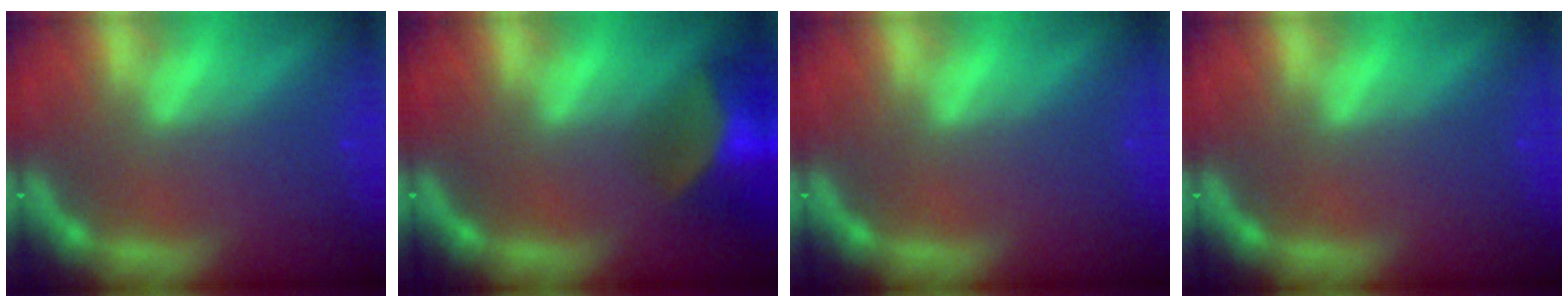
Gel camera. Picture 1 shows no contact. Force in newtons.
{"total": 9.9}
{"total": 0.0}
{"total": 0.0}